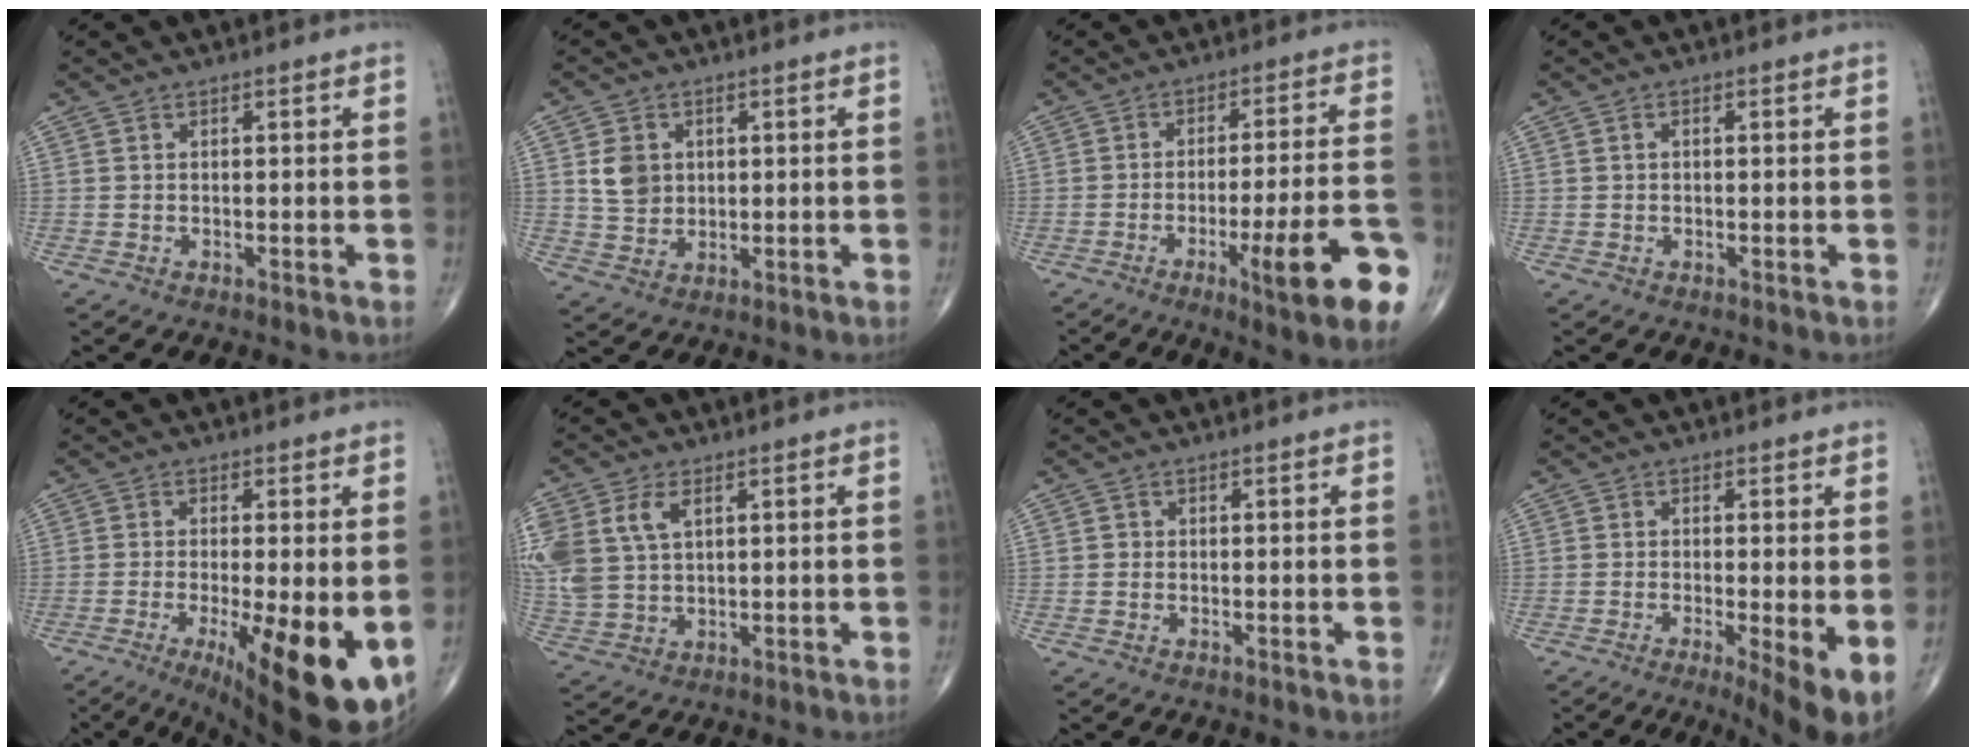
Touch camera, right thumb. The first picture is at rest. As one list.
[{"total": 5.8, "force": [1.3, 4.8, 3.0], "torque": [-0.033, -0.006, 0.030]}, {"total": 16.2, "force": [-6.8, 1.9, 14.6], "torque": [-0.189, 0.015, -0.091]}, {"total": 0.6, "force": [0.0, 0.4, 0.5], "torque": [-0.007, 0.001, 0.000]}, {"total": 16.7, "force": [-4.9, 4.6, 15.3], "torque": [-0.193, -0.023, -0.057]}, {"total": 12.2, "force": [4.1, 7.9, 8.4], "torque": [-0.209, 0.000, 0.092]}, {"total": 0.7, "force": [-0.1, 0.7, 0.1], "torque": [0.002, 0.003, -0.003]}, {"total": 7.3, "force": [-2.0, 1.3, 6.9], "torque": [-0.109, -0.021, -0.035]}]